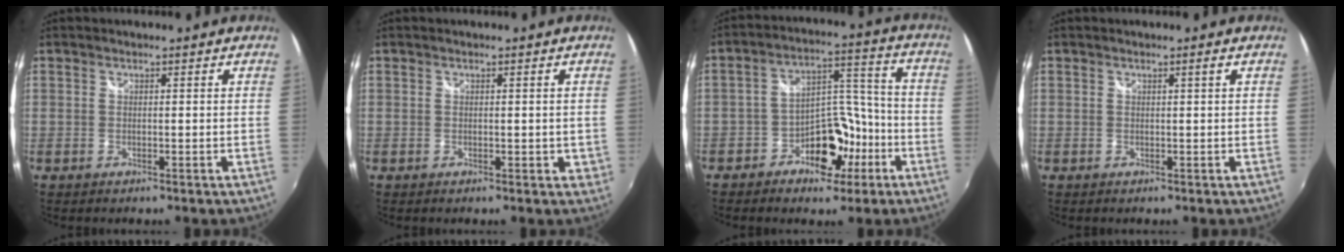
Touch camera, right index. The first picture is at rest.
{"total": 2.1, "force": [-0.4, 1.3, 1.6], "torque": [-0.017, -0.001, 0.000]}
{"total": 11.0, "force": [-6.1, 7.0, 5.9], "torque": [-0.089, 0.038, -0.087]}
{"total": 0.7, "force": [0.2, -0.3, 0.7], "torque": [-0.010, 0.001, 0.003]}